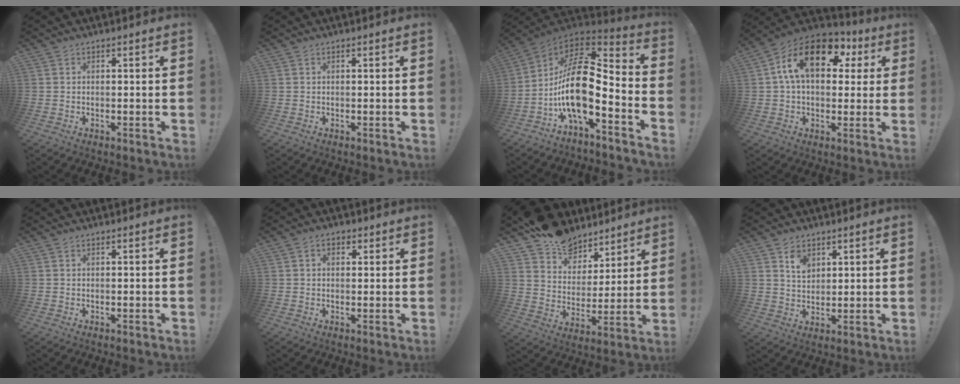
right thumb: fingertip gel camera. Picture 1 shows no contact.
{"total": 0.0}
{"total": 19.0, "force": [-2.9, 7.6, 17.2], "torque": [-0.335, 0.004, -0.051]}
{"total": 17.6, "force": [5.6, 10.2, 13.2], "torque": [-0.218, -0.004, 0.093]}
{"total": 0.0}
{"total": 2.7, "force": [0.6, 2.0, 1.6], "torque": [-0.021, 0.003, 0.010]}
{"total": 13.0, "force": [9.6, 8.2, 3.2], "torque": [-0.064, -0.066, 0.181]}
{"total": 5.7, "force": [3.4, 3.9, 2.3], "torque": [-0.018, -0.022, 0.059]}